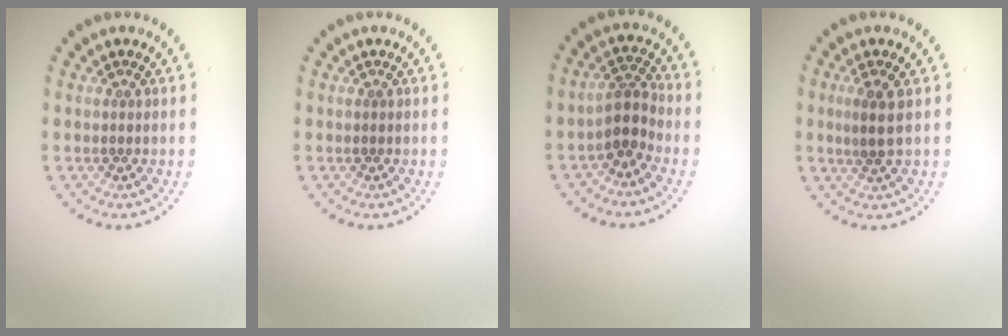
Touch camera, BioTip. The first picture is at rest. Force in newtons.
{"total": 0.0}
{"total": 2.5, "press": 2.0, "slide": 1.5}
{"total": 2.0, "press": 1.8, "slide": 0.8}